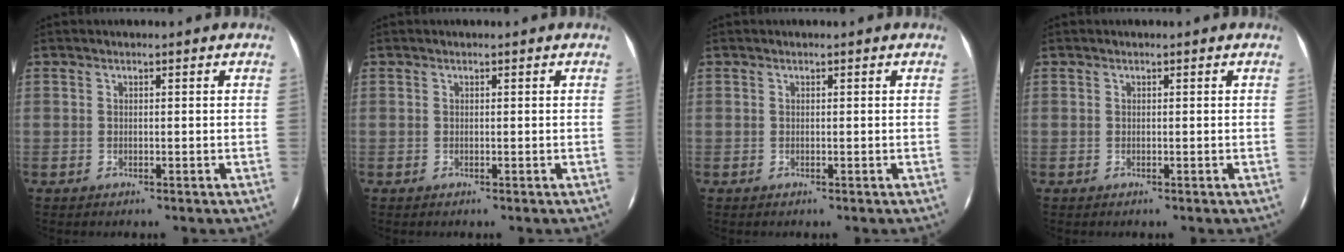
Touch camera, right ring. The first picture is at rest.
{"total": 0.0}
{"total": 0.0}
{"total": 0.0}